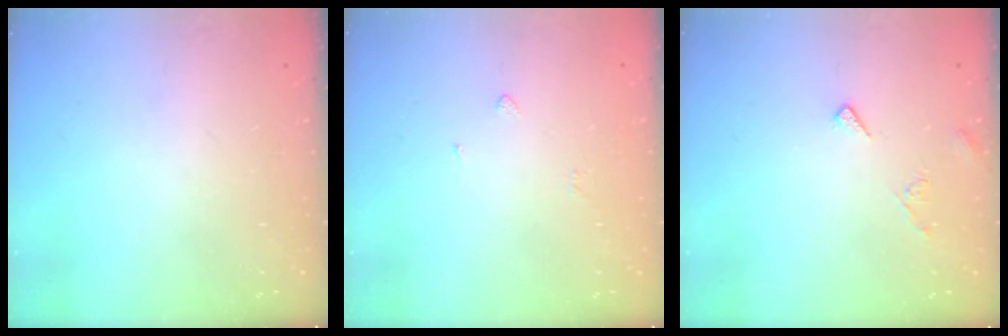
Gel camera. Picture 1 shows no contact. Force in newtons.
{"total": 1.9, "press": 1.8, "slide": 0.6}
{"total": 5.8, "press": 5.8, "slide": 0.5}